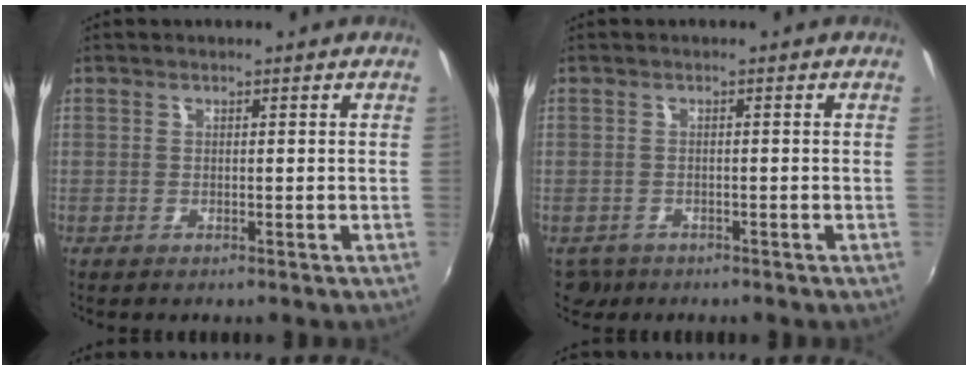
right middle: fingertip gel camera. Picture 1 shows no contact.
{"total": 2.9, "force": [-1.8, 2.2, 0.8], "torque": [-0.021, -0.007, -0.026]}